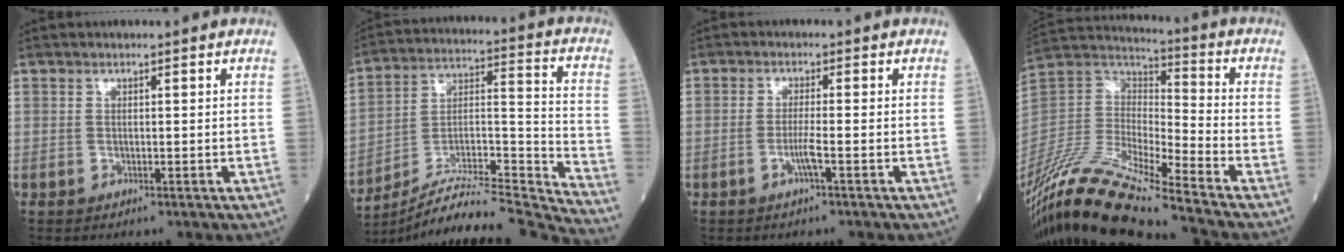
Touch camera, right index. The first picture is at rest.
{"total": 23.4, "force": [-22.3, -1.8, 6.9], "torque": [-0.111, 0.007, -0.353]}
{"total": 2.4, "force": [-1.1, -0.4, 2.1], "torque": [-0.043, -0.003, -0.024]}
{"total": 21.3, "force": [-17.7, 0.4, 11.9], "torque": [-0.269, -0.021, -0.340]}